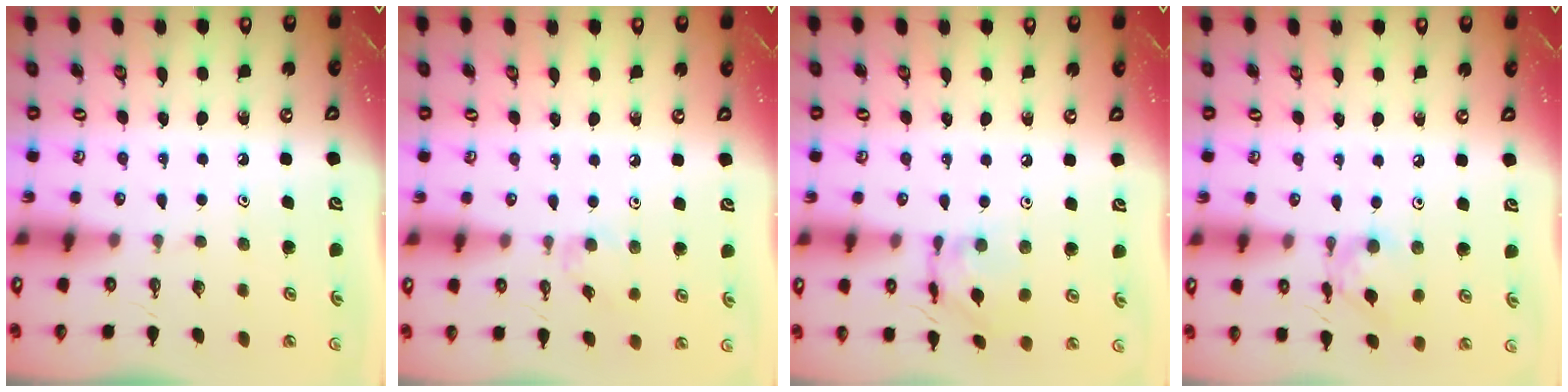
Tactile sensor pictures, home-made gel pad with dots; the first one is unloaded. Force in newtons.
{"total": 4.5, "press": 4.4, "slide": 0.6}
{"total": 10.2, "press": 10.2, "slide": 0.7}
{"total": 9.2, "press": 9.2, "slide": 0.6}